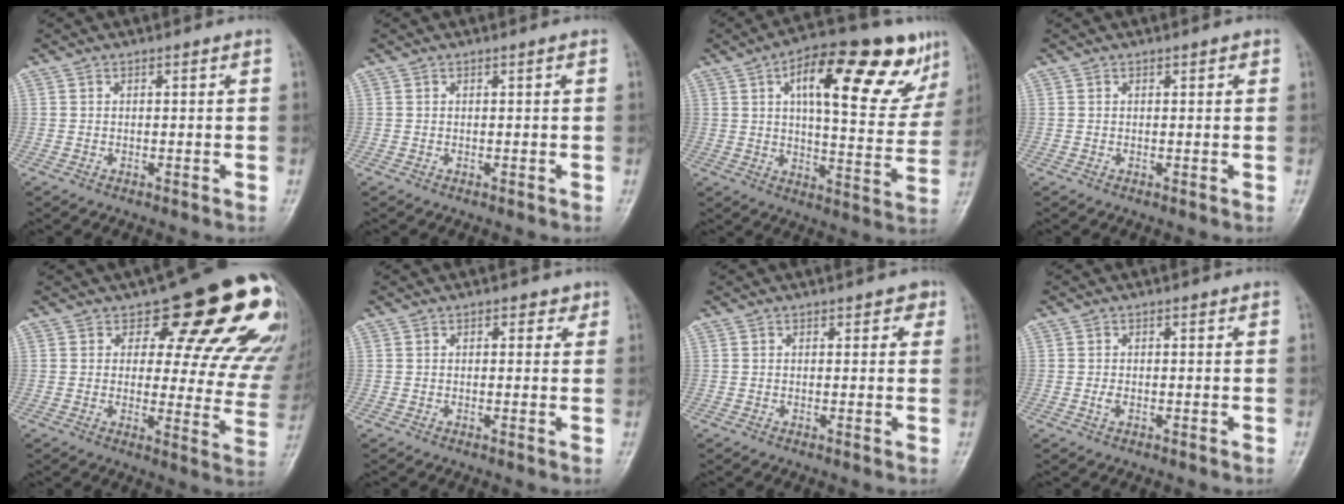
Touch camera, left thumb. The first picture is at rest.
{"total": 0.0}
{"total": 23.2, "force": [11.0, 8.4, 18.6], "torque": [-0.225, -0.009, 0.158]}
{"total": 0.9, "force": [0.5, 0.6, 0.5], "torque": [0.002, 0.000, 0.003]}
{"total": 20.0, "force": [12.5, 8.6, 13.1], "torque": [-0.110, -0.066, 0.136]}
{"total": 2.0, "force": [1.0, 1.4, 1.1], "torque": [0.005, -0.001, 0.006]}
{"total": 1.9, "force": [0.9, 1.3, 1.0], "torque": [0.009, 0.000, 0.005]}
{"total": 1.4, "force": [-0.2, 0.9, 1.1], "torque": [-0.018, -0.002, -0.007]}